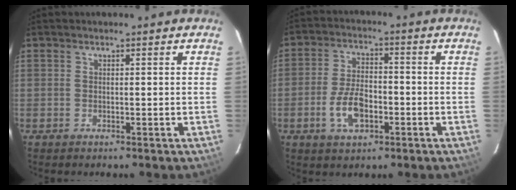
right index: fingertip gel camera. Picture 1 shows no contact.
{"total": 8.2, "force": [-3.0, 4.3, 6.3], "torque": [-0.130, 0.005, -0.051]}